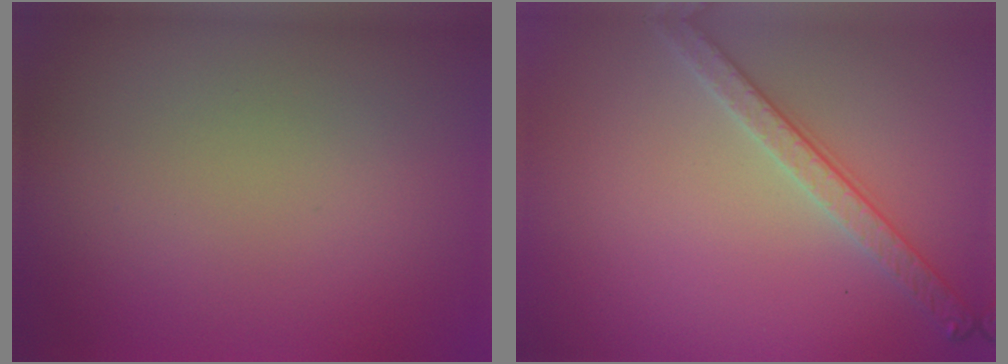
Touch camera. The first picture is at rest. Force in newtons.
{"total": 2.8, "press": 2.7, "slide": 0.7}